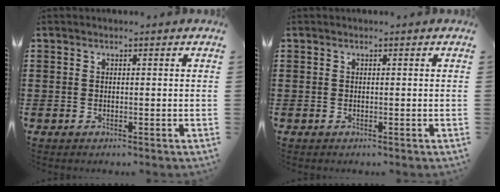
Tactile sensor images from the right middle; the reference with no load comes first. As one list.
[{"total": 0.0}]